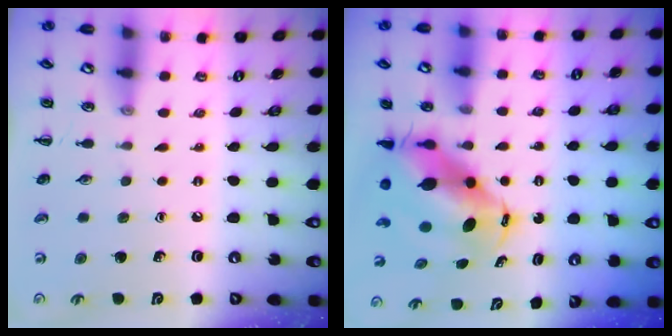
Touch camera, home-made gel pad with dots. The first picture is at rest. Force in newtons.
{"total": 8.6, "press": 8.2, "slide": 2.4}